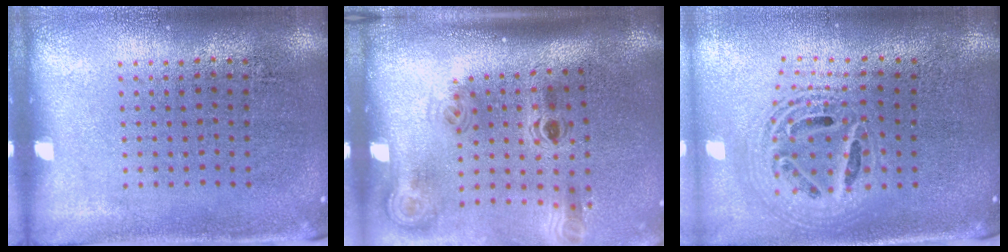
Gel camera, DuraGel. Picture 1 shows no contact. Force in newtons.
{"total": 2.1, "press": 1.4, "slide": 1.5}
{"total": 2.2, "press": 1.7, "slide": 1.4}